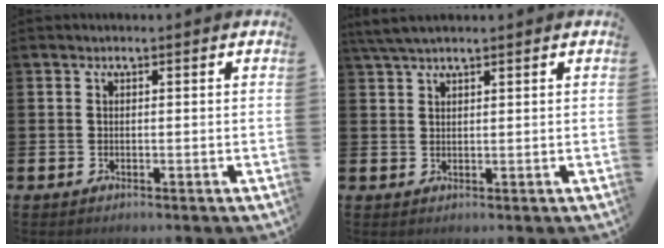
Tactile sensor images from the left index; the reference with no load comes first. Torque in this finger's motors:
{"motor_torque": [0.00, -0.12, 0.45, 0.16]}